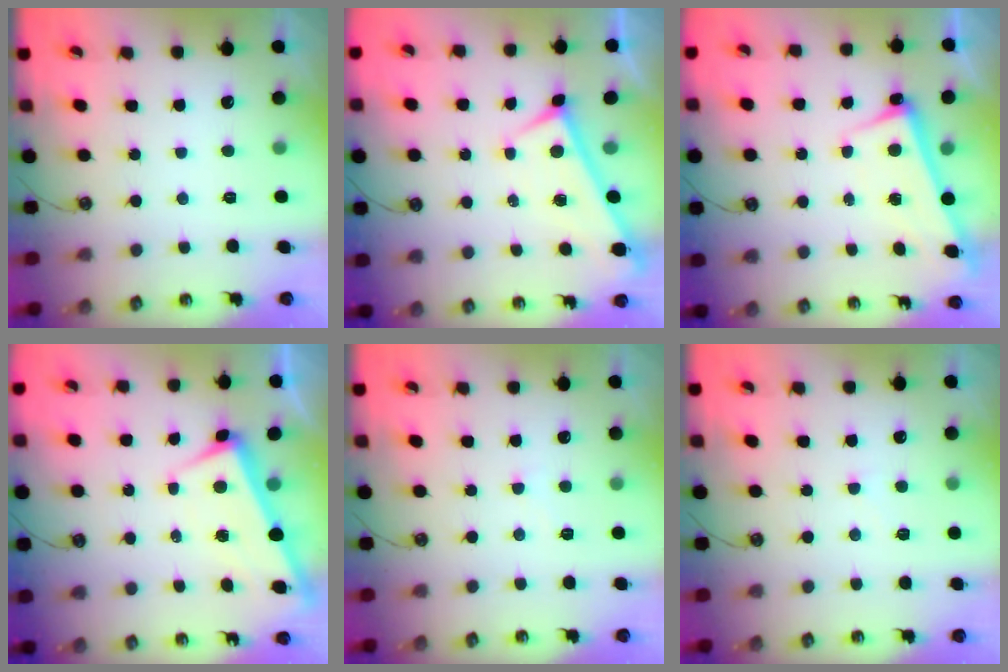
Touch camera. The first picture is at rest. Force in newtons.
{"total": 0.0}
{"total": 2.5, "press": 2.4, "slide": 0.6}
{"total": 1.9, "press": 1.8, "slide": 0.6}
{"total": 1.0, "press": 0.9, "slide": 0.4}
{"total": 6.1, "press": 6.0, "slide": 0.9}